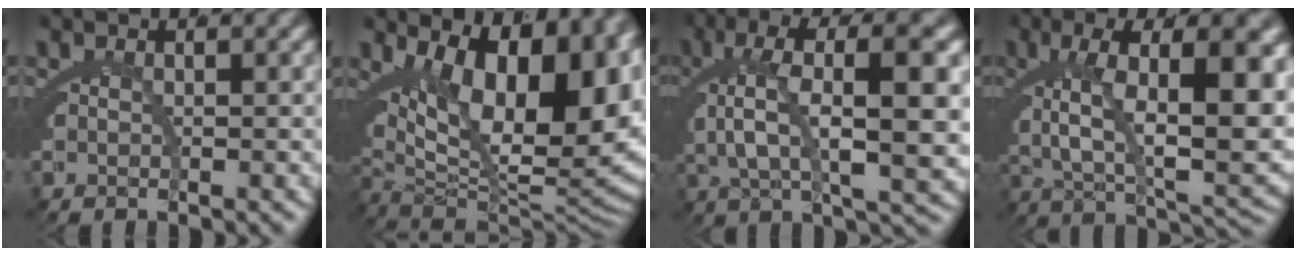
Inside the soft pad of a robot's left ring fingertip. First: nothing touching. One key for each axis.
{"total": 19.1, "fx": 2.5, "fy": 10.7, "fz": 15.6, "tx": -0.201, "ty": -0.008, "tz": 0.054}
{"total": 8.8, "fx": 1.2, "fy": 2.5, "fz": 8.3, "tx": -0.144, "ty": 0.016, "tz": 0.016}
{"total": 12.2, "fx": 0.9, "fy": 4.6, "fz": 11.2, "tx": -0.168, "ty": 0.003, "tz": 0.028}